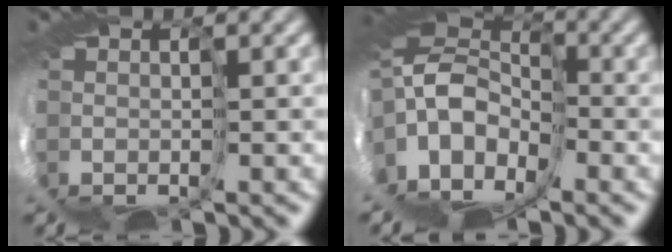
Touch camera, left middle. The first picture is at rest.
{"total": 7.4, "force": [1.8, 4.4, 5.7], "torque": [-0.119, 0.009, 0.029]}